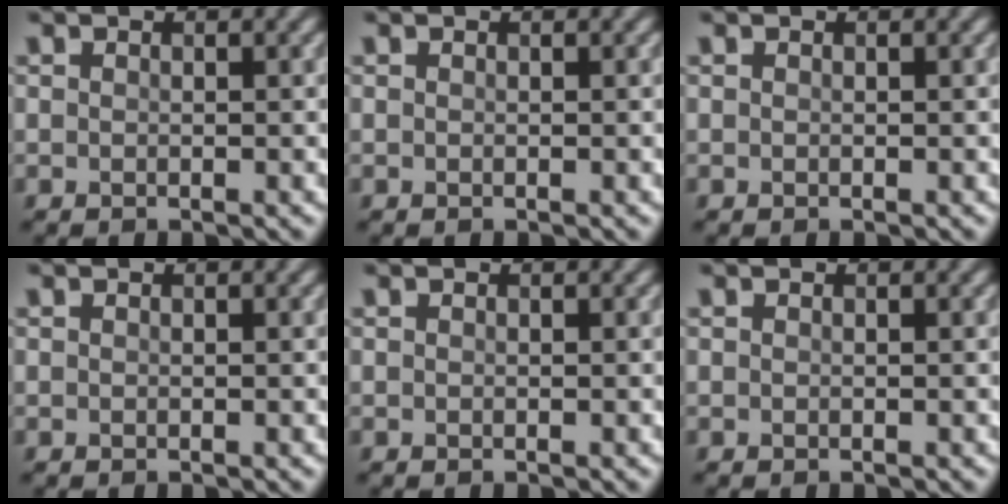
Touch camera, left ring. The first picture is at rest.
{"total": 0.0}
{"total": 0.0}
{"total": 0.0}
{"total": 0.0}
{"total": 0.0}